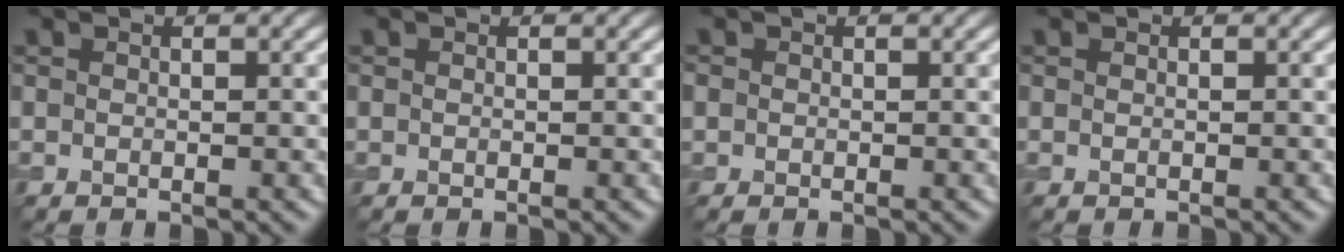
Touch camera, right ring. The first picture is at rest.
{"total": 0.0}
{"total": 0.5, "force": [0.0, 0.5, 0.1], "torque": [0.001, -0.001, -0.002]}
{"total": 0.6, "force": [0.2, 0.3, 0.4], "torque": [-0.005, -0.001, -0.003]}